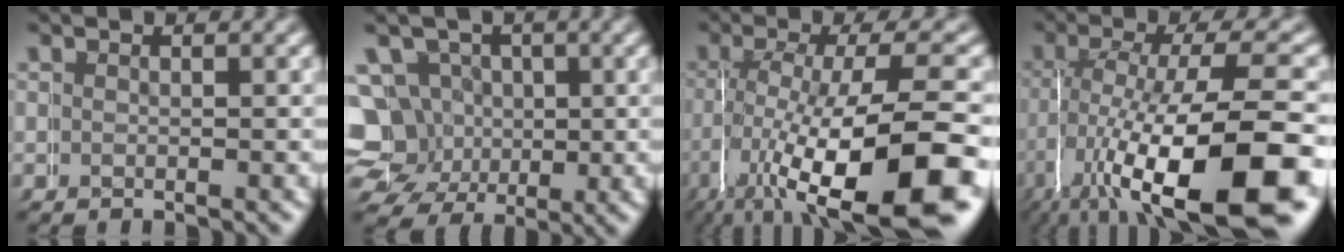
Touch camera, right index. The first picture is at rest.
{"total": 10.2, "force": [-0.5, 9.7, 3.3], "torque": [-0.092, -0.054, 0.000]}
{"total": 11.6, "force": [-3.3, 4.6, 10.1], "torque": [-0.183, -0.041, -0.019]}
{"total": 12.8, "force": [-4.1, 5.3, 10.9], "torque": [-0.194, -0.042, -0.032]}